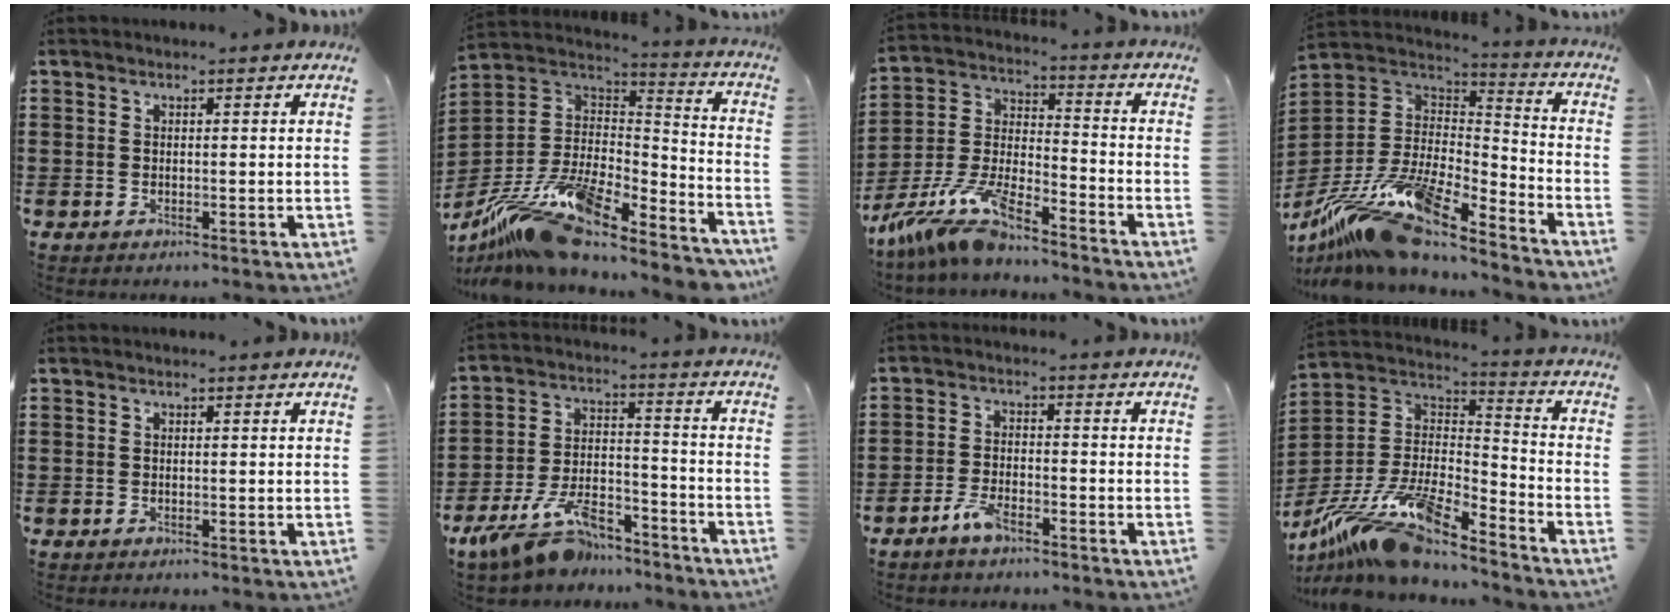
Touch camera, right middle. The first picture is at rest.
{"total": 15.1, "force": [-11.0, 4.3, 9.4], "torque": [-0.192, 0.015, -0.201]}
{"total": 10.3, "force": [-8.9, 1.7, 5.0], "torque": [-0.123, 0.004, -0.184]}
{"total": 17.1, "force": [-13.2, 3.8, 10.2], "torque": [-0.205, 0.026, -0.242]}
{"total": 0.0}
{"total": 11.6, "force": [-9.6, 3.6, 5.4], "torque": [-0.115, 0.026, -0.187]}
{"total": 4.0, "force": [-3.0, 1.3, 2.3], "torque": [-0.052, 0.004, -0.060]}
{"total": 15.9, "force": [-12.6, 2.6, 9.2], "torque": [-0.198, 0.019, -0.243]}